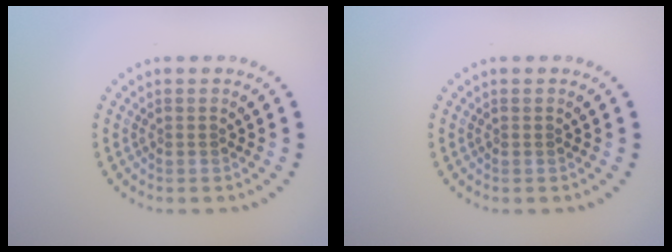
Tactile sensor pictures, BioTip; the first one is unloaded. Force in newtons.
{"total": 0.0}